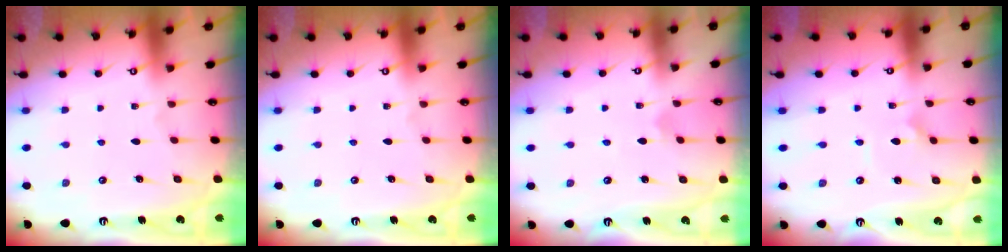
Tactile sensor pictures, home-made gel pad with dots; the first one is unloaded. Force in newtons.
{"total": 0.0}
{"total": 2.4, "press": 2.4, "slide": 0.1}
{"total": 2.4, "press": 2.4, "slide": 0.2}